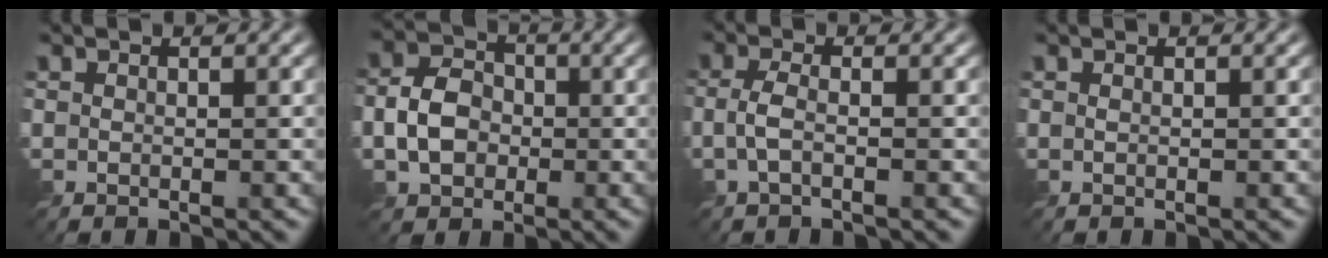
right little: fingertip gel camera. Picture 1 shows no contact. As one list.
[{"total": 4.3, "force": [-1.2, 3.3, 2.4], "torque": [-0.044, 0.005, -0.028]}, {"total": 2.1, "force": [-0.8, 0.7, 1.8], "torque": [-0.042, 0.000, -0.022]}, {"total": 0.0}]